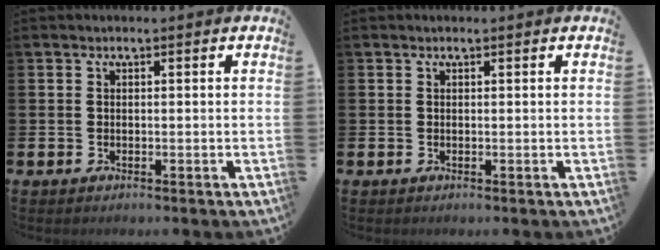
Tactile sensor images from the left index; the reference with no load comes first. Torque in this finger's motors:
{"motor_torque": [-0.17, 0.14, -0.02, -0.01]}